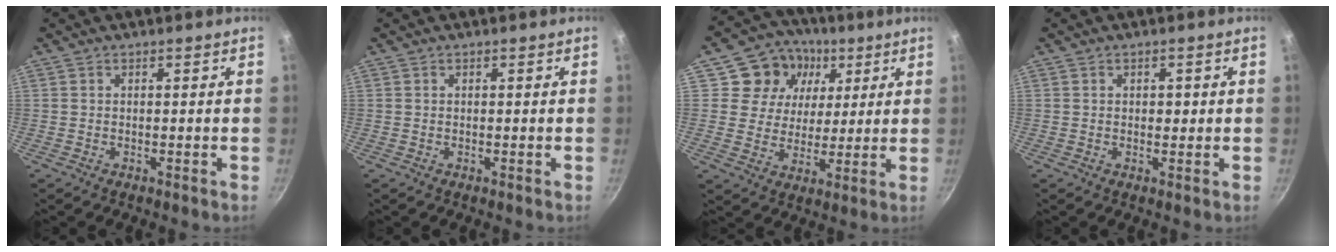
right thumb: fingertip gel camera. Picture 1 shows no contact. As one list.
[{"total": 0.0}, {"total": 12.7, "force": [4.5, 10.9, 4.5], "torque": [-0.042, -0.010, 0.067]}, {"total": 1.7, "force": [0.3, 1.2, 1.1], "torque": [-0.007, 0.001, 0.004]}]